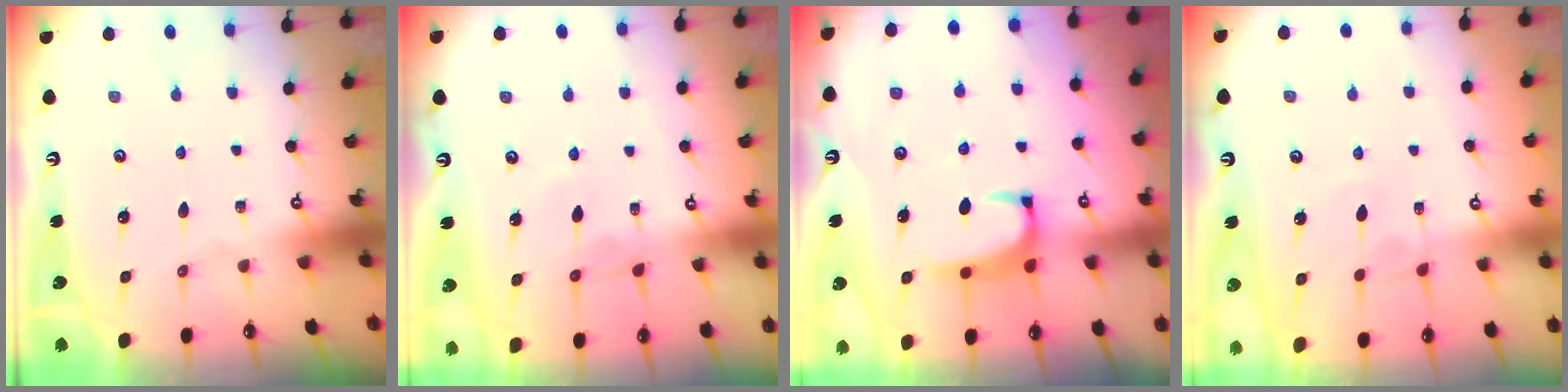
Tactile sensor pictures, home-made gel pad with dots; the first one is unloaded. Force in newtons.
{"total": 1.3, "press": 1.3, "slide": 0.3}
{"total": 1.9, "press": 1.7, "slide": 0.8}
{"total": 2.7, "press": 2.7, "slide": 0.4}